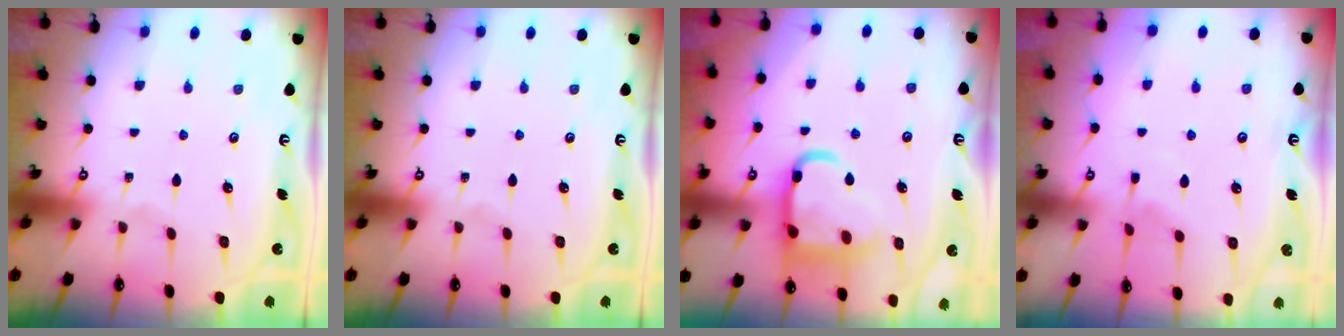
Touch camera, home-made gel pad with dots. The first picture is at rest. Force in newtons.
{"total": 0.0}
{"total": 15.6, "press": 15.5, "slide": 1.7}
{"total": 4.1, "press": 4.1, "slide": 0.6}